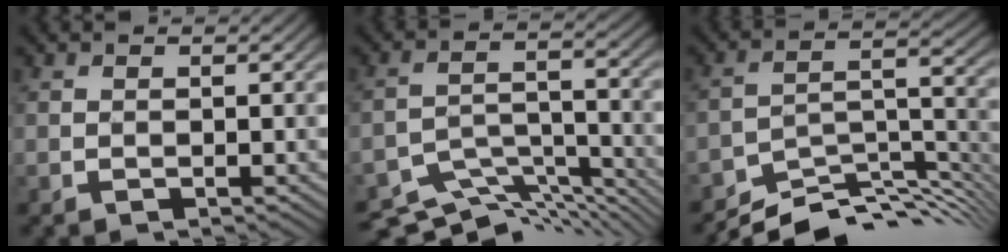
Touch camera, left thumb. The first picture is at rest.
{"total": 10.3, "force": [-9.4, 2.9, 3.1], "torque": [-0.061, -0.002, -0.146]}
{"total": 10.1, "force": [-8.6, 2.5, 4.8], "torque": [-0.085, -0.002, -0.145]}